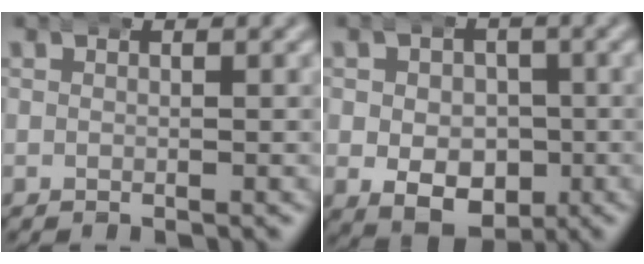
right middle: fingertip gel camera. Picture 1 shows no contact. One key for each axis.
{"total": 6.6, "fx": -1.9, "fy": 5.2, "fz": 3.6, "tx": -0.053, "ty": -0.035, "tz": -0.015}